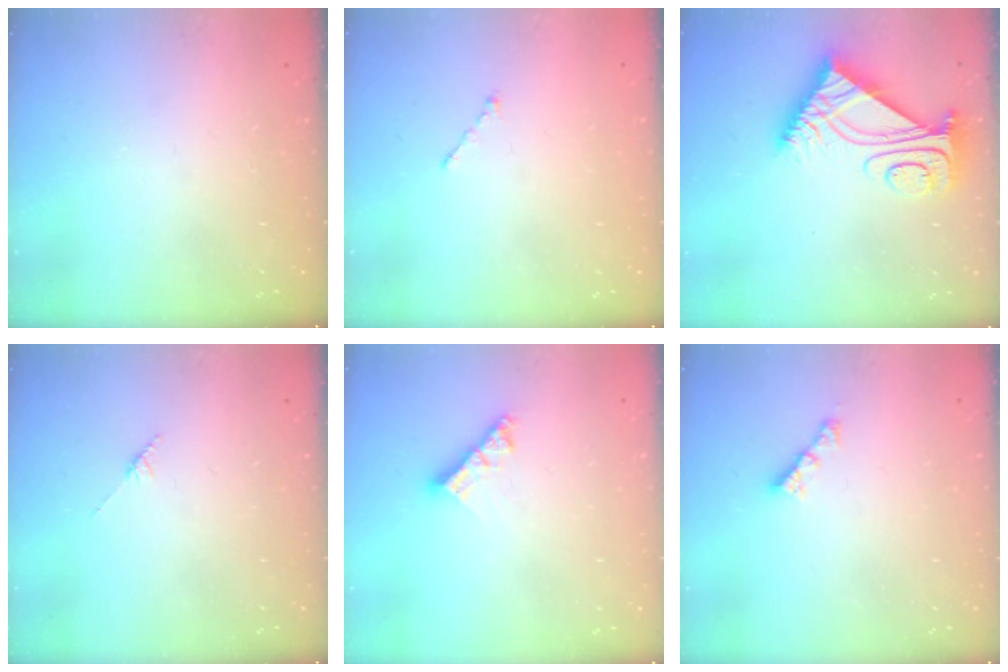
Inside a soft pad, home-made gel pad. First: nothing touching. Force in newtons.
{"total": 0.7, "press": 0.7, "slide": 0.2}
{"total": 8.2, "press": 8.1, "slide": 0.7}
{"total": 2.8, "press": 2.8, "slide": 0.4}
{"total": 7.4, "press": 7.4, "slide": 0.8}
{"total": 2.6, "press": 2.6, "slide": 0.1}